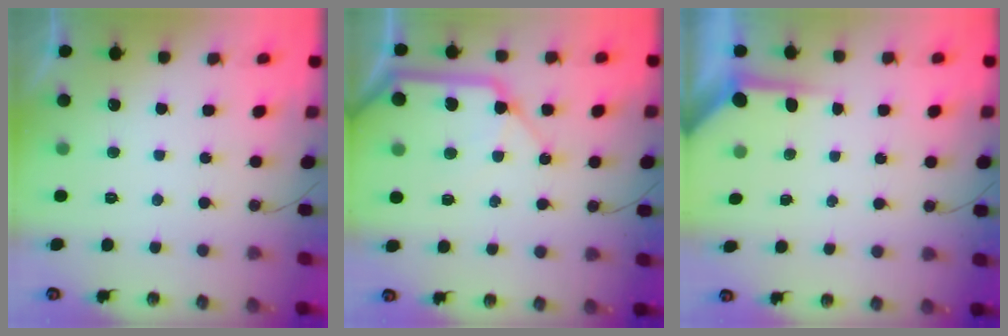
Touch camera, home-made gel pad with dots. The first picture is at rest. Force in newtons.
{"total": 15.8, "press": 15.7, "slide": 2.2}
{"total": 3.9, "press": 3.9, "slide": 0.2}